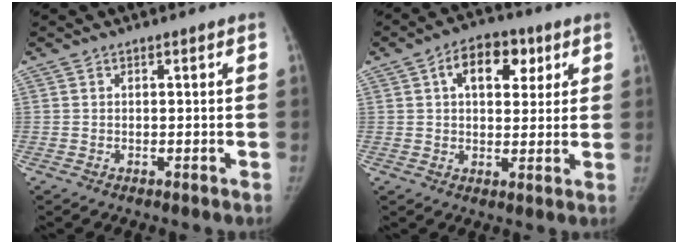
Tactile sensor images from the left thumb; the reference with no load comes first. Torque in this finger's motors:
{"motor_torque": [0.79, 1.37, 0.31, -0.33, 0.28]}